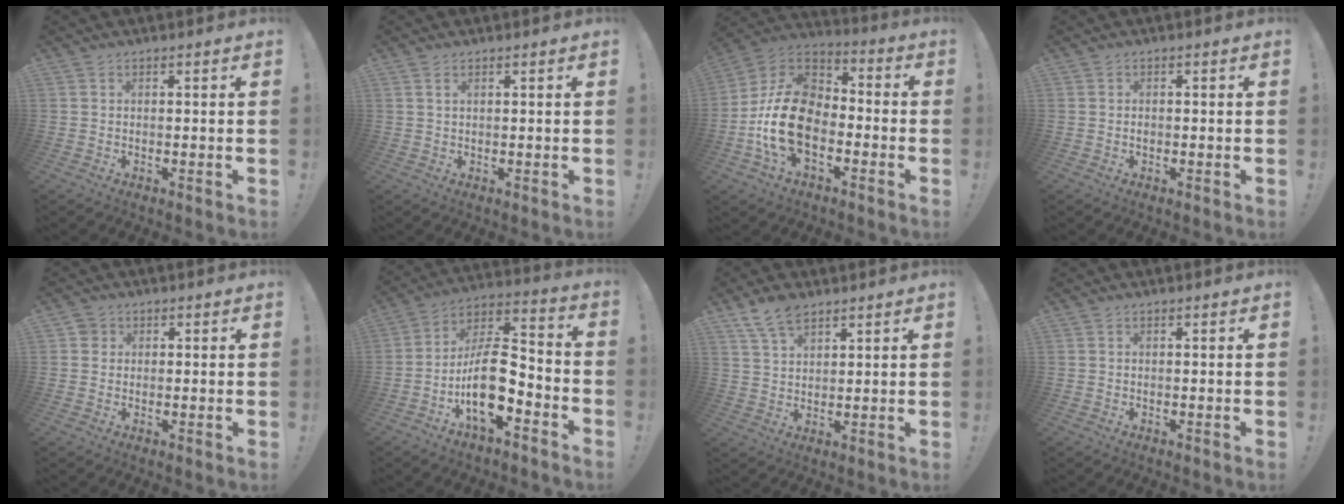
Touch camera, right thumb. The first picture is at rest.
{"total": 1.4, "force": [0.7, 0.6, 1.1], "torque": [-0.021, 0.001, 0.012]}
{"total": 19.4, "force": [-5.7, 12.7, 13.5], "torque": [-0.270, 0.043, -0.088]}
{"total": 0.6, "force": [-0.2, 0.5, 0.2], "torque": [-0.008, 0.004, -0.004]}
{"total": 2.4, "force": [0.9, 2.2, 0.4], "torque": [-0.008, 0.005, 0.017]}
{"total": 16.2, "force": [-6.1, 7.4, 13.1], "torque": [-0.239, 0.036, -0.095]}
{"total": 7.9, "force": [5.6, 3.8, 4.0], "torque": [-0.072, -0.022, 0.107]}
{"total": 0.0}